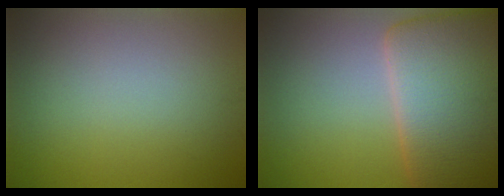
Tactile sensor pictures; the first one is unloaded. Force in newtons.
{"total": 11.5, "press": 11.5, "slide": 0.4}